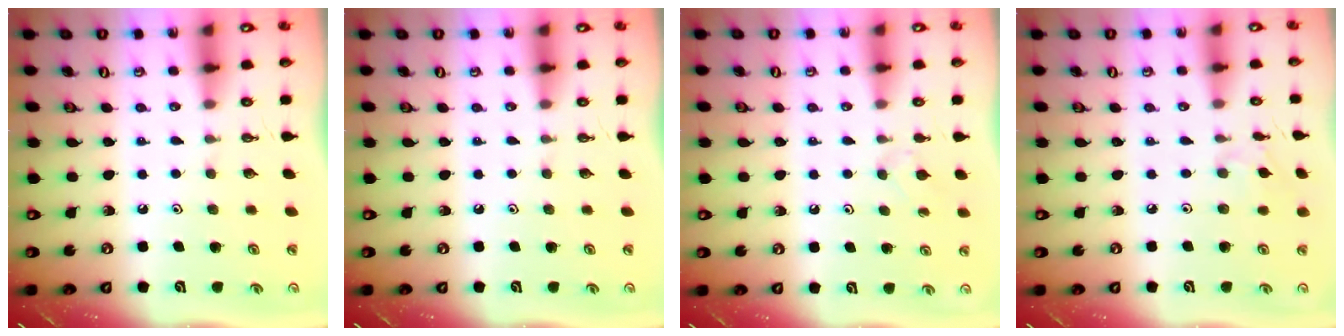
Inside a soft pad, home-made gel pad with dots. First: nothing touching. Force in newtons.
{"total": 0.0}
{"total": 3.3, "press": 3.2, "slide": 0.7}
{"total": 3.4, "press": 3.4, "slide": 0.6}